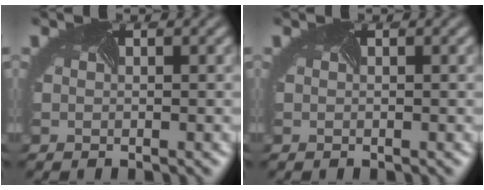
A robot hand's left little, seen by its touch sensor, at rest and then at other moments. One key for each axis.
{"total": 0.0}